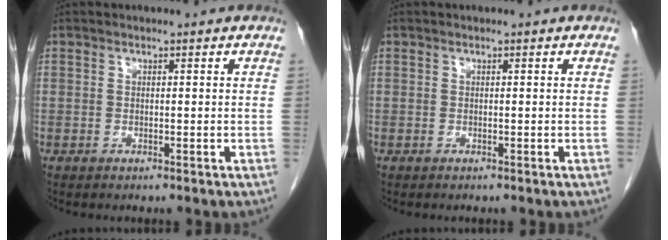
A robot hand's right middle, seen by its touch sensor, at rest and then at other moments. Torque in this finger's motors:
{"motor_torque": [-0.19, -0.17, -0.02, 0.00]}